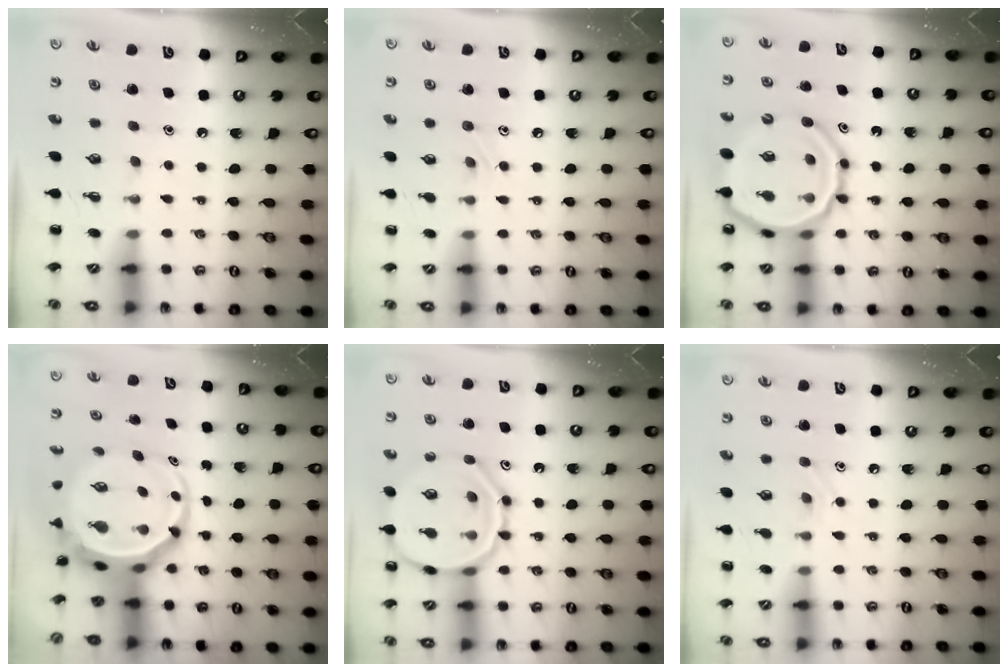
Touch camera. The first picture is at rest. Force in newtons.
{"total": 7.7, "press": 7.3, "slide": 2.5}
{"total": 19.8, "press": 19.4, "slide": 3.9}
{"total": 6.4, "press": 6.2, "slide": 1.6}
{"total": 15.3, "press": 15.2, "slide": 1.4}
{"total": 6.0, "press": 5.9, "slide": 1.3}